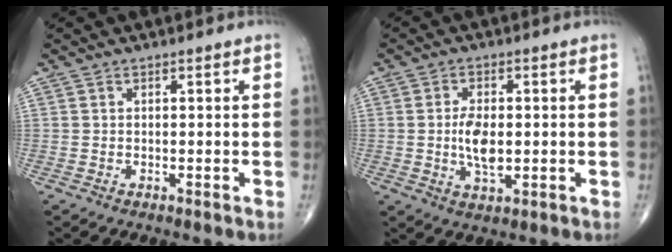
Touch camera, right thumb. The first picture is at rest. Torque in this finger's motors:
{"motor_torque": [1.34, 1.20, 0.63, -0.61, 0.08]}